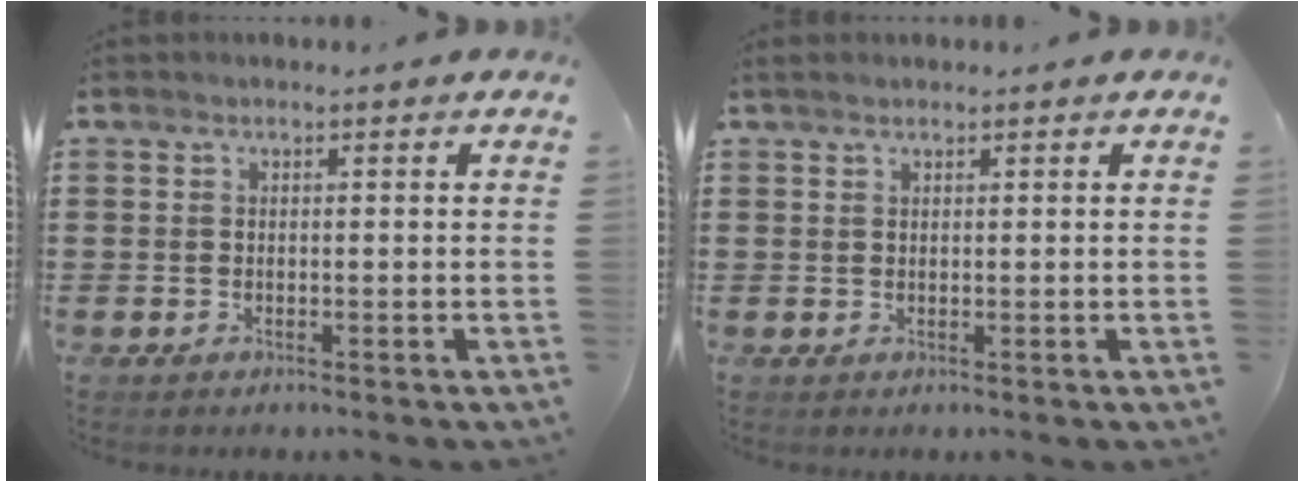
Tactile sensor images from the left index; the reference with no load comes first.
{"total": 0.8, "force": [0.6, 0.2, 0.4], "torque": [-0.010, 0.002, 0.012]}